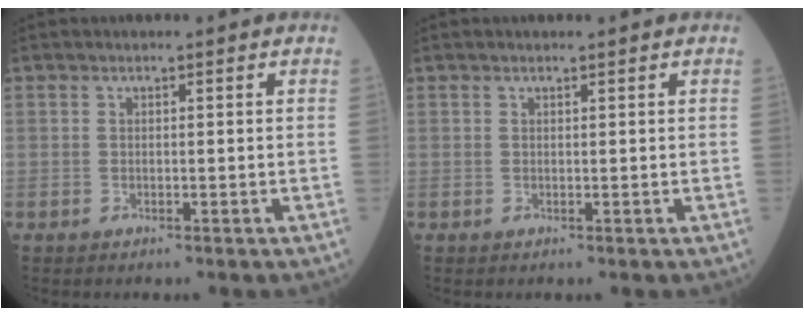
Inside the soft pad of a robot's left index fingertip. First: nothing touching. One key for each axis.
{"total": 0.8, "fx": 0.7, "fy": 0.0, "fz": 0.5, "tx": -0.009, "ty": 0.005, "tz": 0.012}